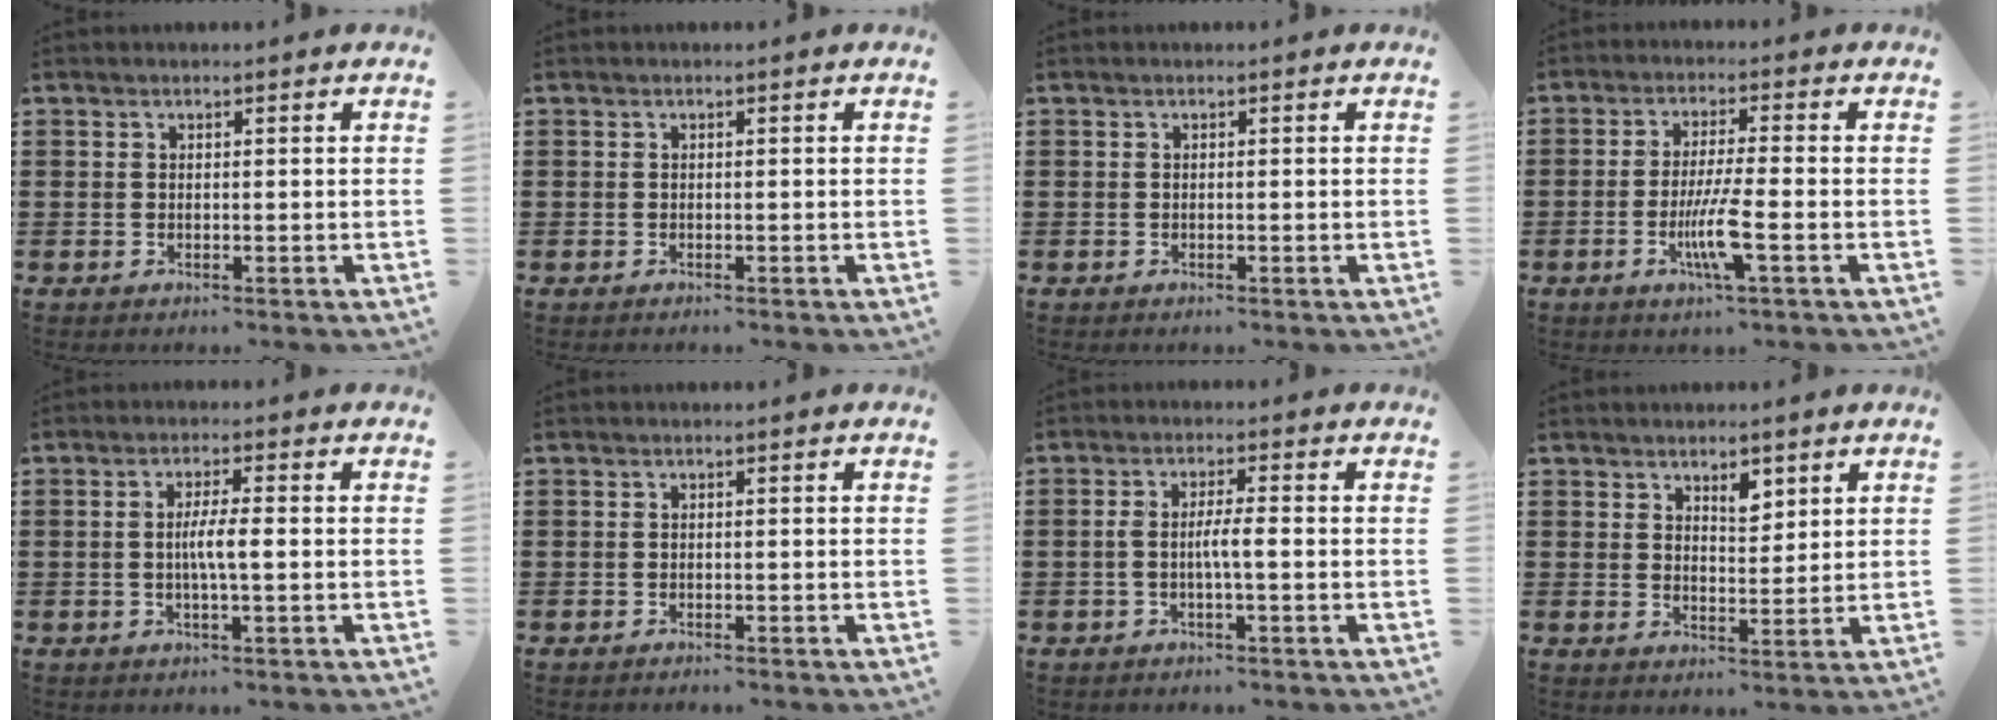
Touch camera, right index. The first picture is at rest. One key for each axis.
{"total": 0.0}
{"total": 0.0}
{"total": 6.9, "fx": -2.3, "fy": 0.6, "fz": 6.4, "tx": -0.133, "ty": -0.019, "tz": -0.047}
{"total": 3.9, "fx": -0.5, "fy": 0.3, "fz": 3.8, "tx": -0.074, "ty": -0.006, "tz": -0.013}
{"total": 0.5, "fx": -0.5, "fy": 0.0, "fz": 0.1, "tx": -0.003, "ty": -0.001, "tz": -0.010}
{"total": 3.3, "fx": -0.7, "fy": 0.3, "fz": 3.3, "tx": -0.073, "ty": -0.007, "tz": -0.020}
{"total": 3.5, "fx": 2.5, "fy": 1.7, "fz": 1.8, "tx": -0.025, "ty": 0.000, "tz": 0.041}